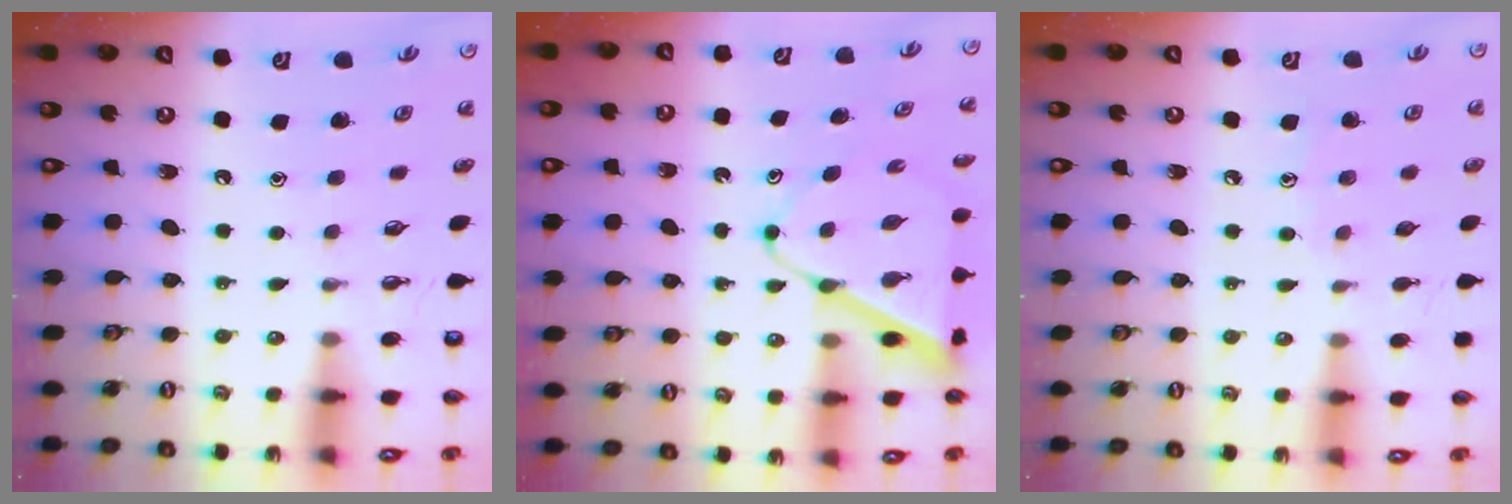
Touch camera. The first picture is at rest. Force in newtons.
{"total": 9.3, "press": 9.2, "slide": 0.7}
{"total": 5.4, "press": 5.4, "slide": 0.5}